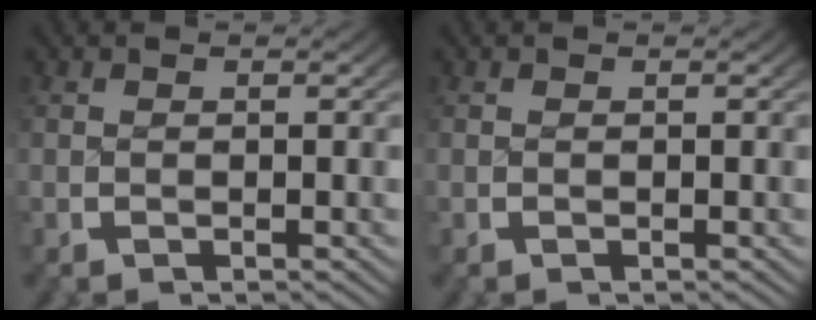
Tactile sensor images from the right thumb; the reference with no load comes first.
{"total": 0.0}